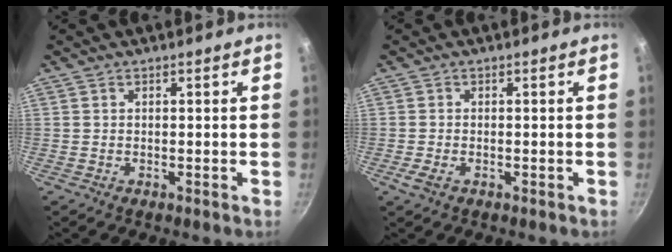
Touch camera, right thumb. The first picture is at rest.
{"total": 1.9, "force": [-0.9, 1.0, 1.4], "torque": [-0.033, 0.000, -0.018]}